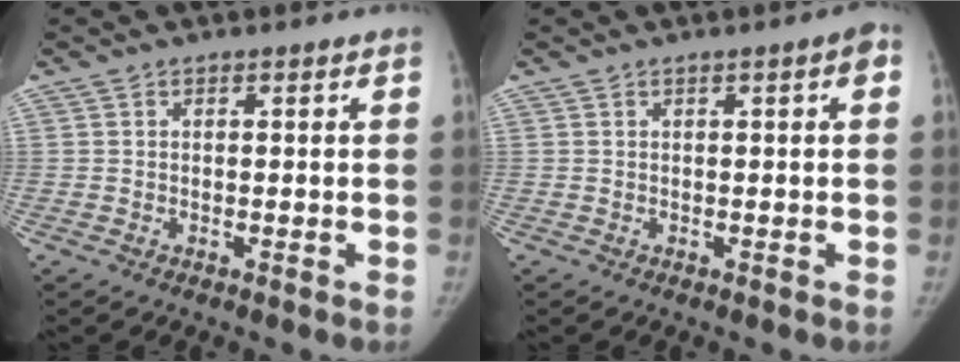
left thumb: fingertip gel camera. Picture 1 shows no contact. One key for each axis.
{"total": 1.8, "fx": 0.3, "fy": 0.4, "fz": 1.7, "tx": -0.024, "ty": 0.006, "tz": 0.002}